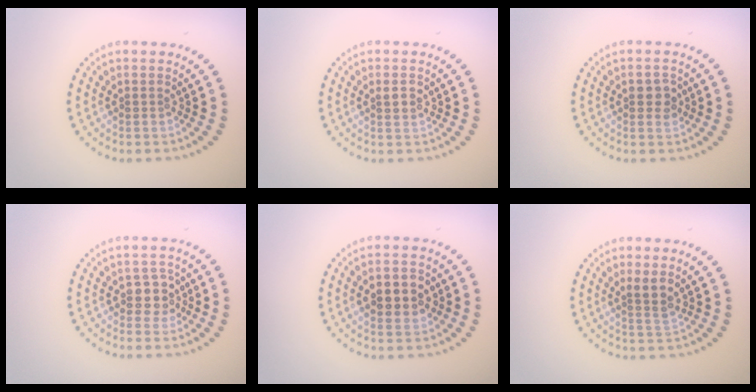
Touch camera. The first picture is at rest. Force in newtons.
{"total": 1.0, "press": 1.0, "slide": 0.1}
{"total": 1.8, "press": 1.8, "slide": 0.3}
{"total": 2.4, "press": 2.1, "slide": 1.1}
{"total": 3.9, "press": 3.9, "slide": 0.1}
{"total": 2.0, "press": 1.6, "slide": 1.1}